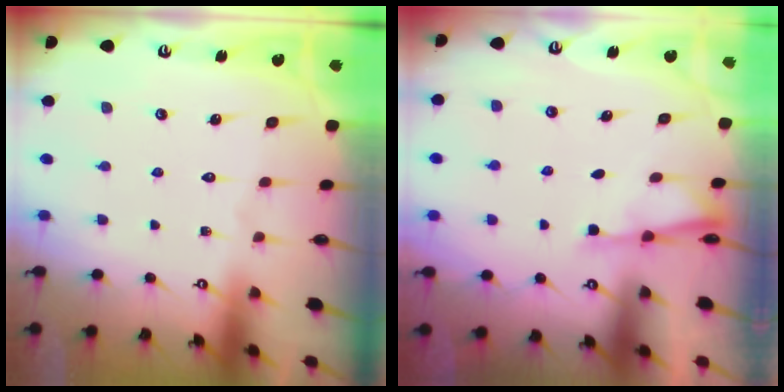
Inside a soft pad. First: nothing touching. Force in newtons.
{"total": 2.2, "press": 2.2, "slide": 0.5}